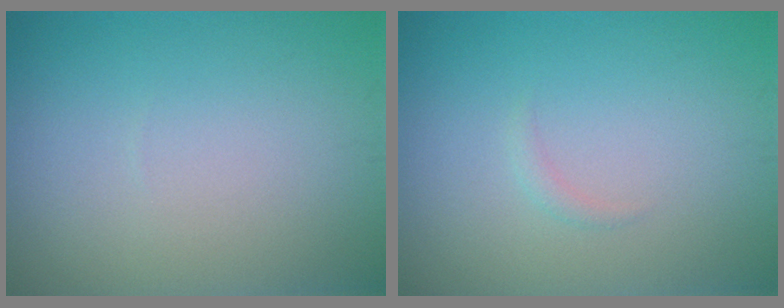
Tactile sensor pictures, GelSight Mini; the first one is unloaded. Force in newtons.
{"total": 0.6, "press": 0.6, "slide": 0.1}